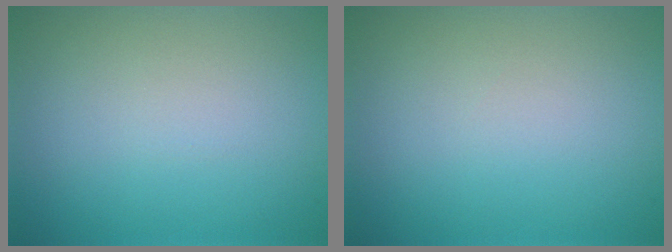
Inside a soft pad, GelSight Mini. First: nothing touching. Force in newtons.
{"total": 0.0}